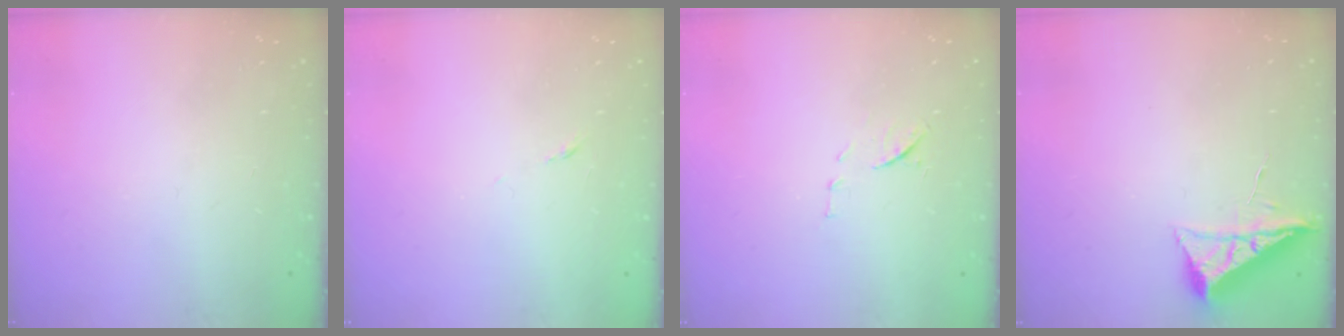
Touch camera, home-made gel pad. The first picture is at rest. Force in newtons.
{"total": 3.8, "press": 3.7, "slide": 0.9}
{"total": 8.5, "press": 8.4, "slide": 1.0}
{"total": 6.5, "press": 6.5, "slide": 0.8}